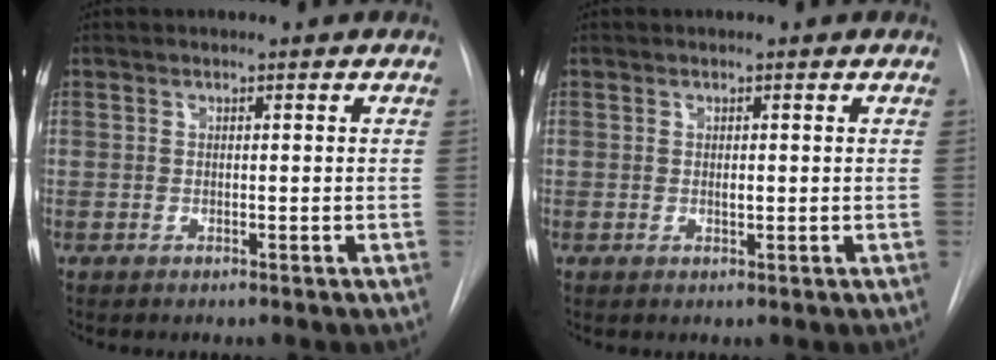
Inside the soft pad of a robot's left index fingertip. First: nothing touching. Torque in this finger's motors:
{"motor_torque": [-0.08, 0.00, 0.00, 0.02]}